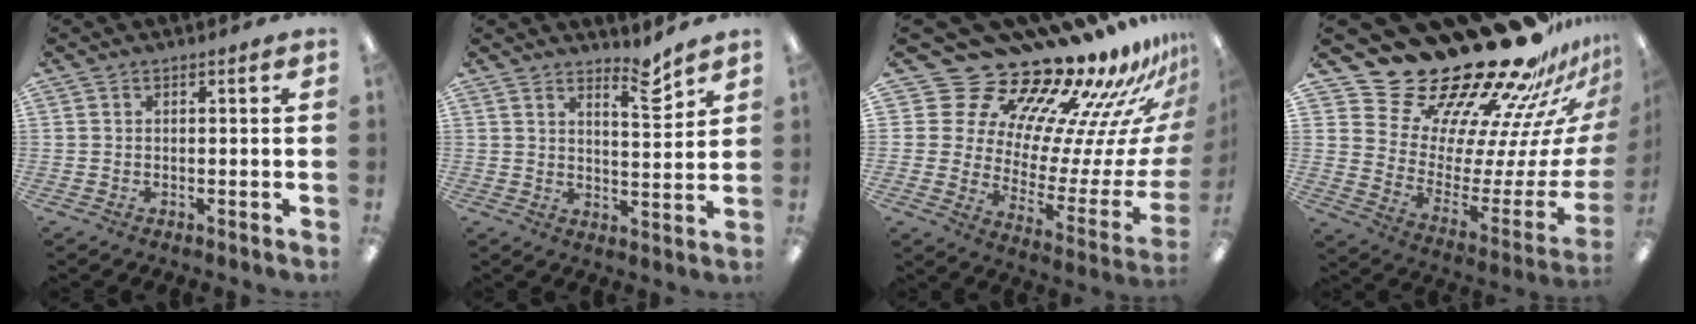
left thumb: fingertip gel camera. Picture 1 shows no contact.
{"total": 7.0, "force": [5.5, 1.5, 4.0], "torque": [-0.046, -0.041, 0.088]}
{"total": 23.5, "force": [19.3, 9.8, 9.0], "torque": [-0.129, -0.174, 0.350]}
{"total": 27.8, "force": [24.8, 8.9, 8.7], "torque": [-0.115, -0.220, 0.450]}